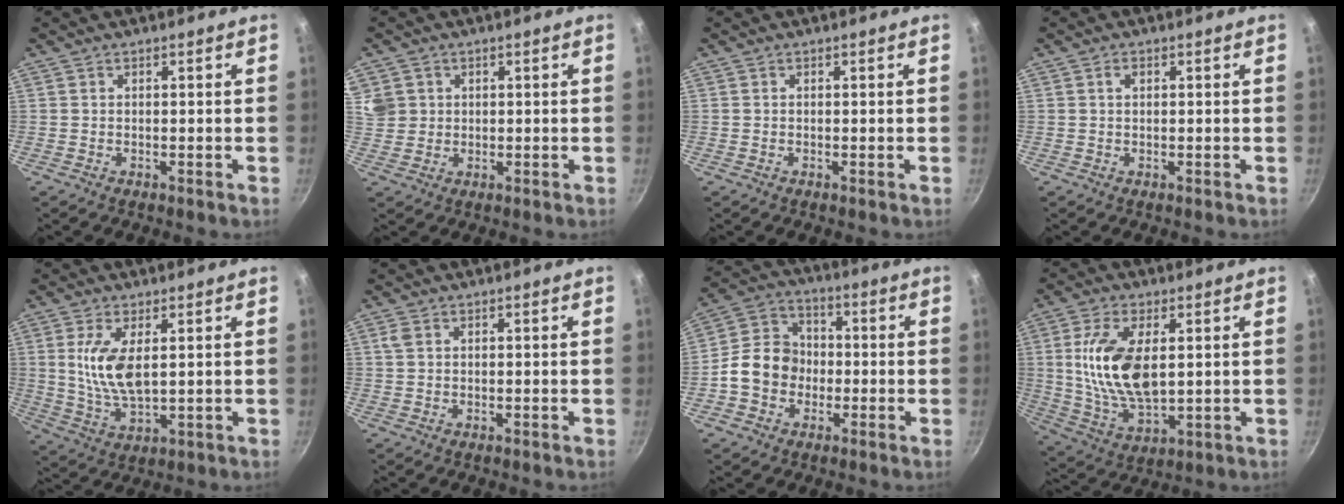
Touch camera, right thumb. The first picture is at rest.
{"total": 6.3, "force": [1.8, 5.7, 2.1], "torque": [-0.029, 0.000, 0.042]}
{"total": 0.0}
{"total": 1.2, "force": [0.4, 0.8, 0.8], "torque": [-0.016, 0.004, 0.005]}
{"total": 8.5, "force": [1.6, 3.6, 7.6], "torque": [-0.150, -0.010, 0.037]}
{"total": 1.7, "force": [0.7, 1.2, 1.0], "torque": [-0.021, 0.003, 0.014]}
{"total": 11.0, "force": [-2.1, 9.4, 5.5], "torque": [-0.064, 0.031, -0.055]}
{"total": 14.7, "force": [2.5, 7.4, 12.4], "torque": [-0.233, -0.012, 0.054]}